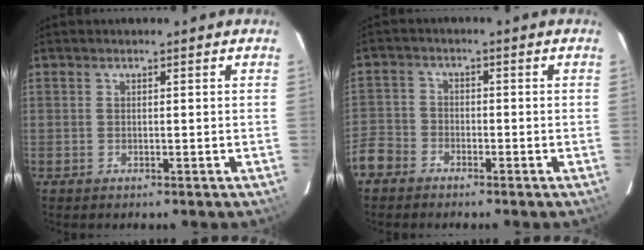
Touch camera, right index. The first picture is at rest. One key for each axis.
{"total": 7.2, "fx": -4.4, "fy": 5.4, "fz": 1.8, "tx": -0.051, "ty": 0.020, "tz": -0.093}